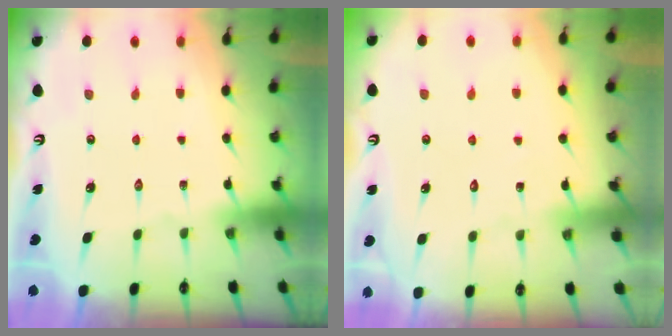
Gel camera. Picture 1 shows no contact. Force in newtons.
{"total": 5.2, "press": 5.1, "slide": 0.5}